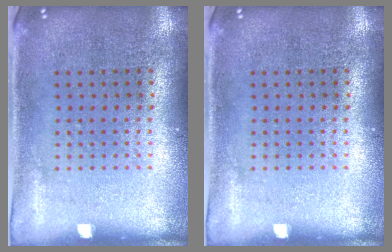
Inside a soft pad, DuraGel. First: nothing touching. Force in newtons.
{"total": 0.0}